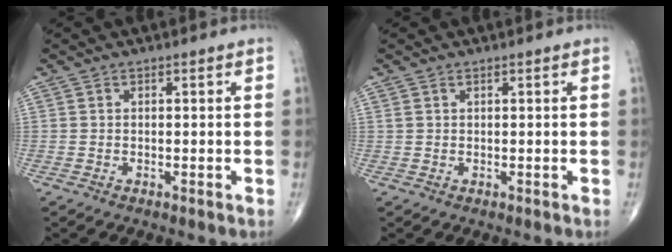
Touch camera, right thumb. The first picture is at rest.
{"total": 0.6, "force": [0.4, 0.2, 0.4], "torque": [-0.008, 0.008, 0.010]}